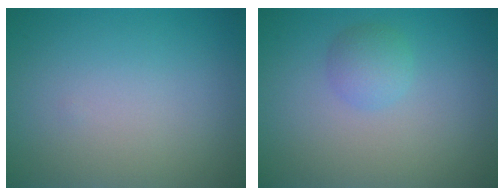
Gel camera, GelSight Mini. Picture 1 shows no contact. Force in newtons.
{"total": 1.9, "press": 1.9, "slide": 0.1}